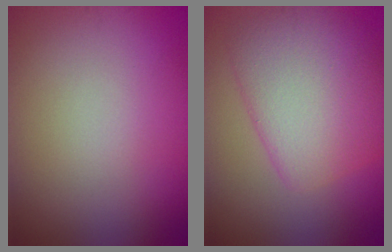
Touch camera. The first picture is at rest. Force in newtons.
{"total": 7.0, "press": 7.0, "slide": 0.2}